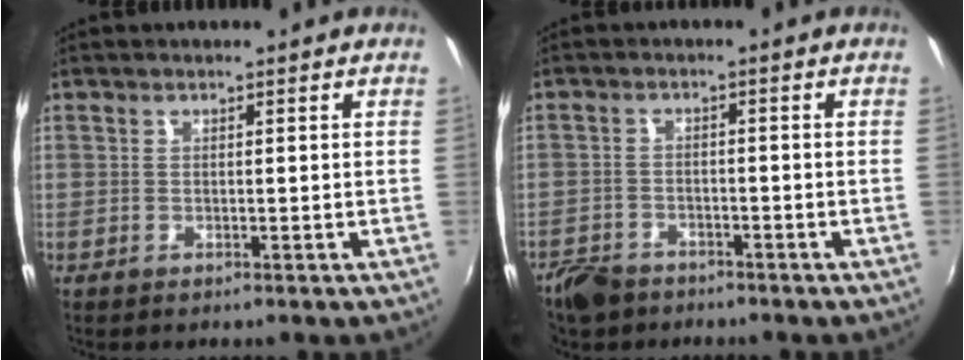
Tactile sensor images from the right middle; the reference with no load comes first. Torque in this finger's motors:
{"motor_torque": [0.00, -0.01, 0.09, 0.05]}